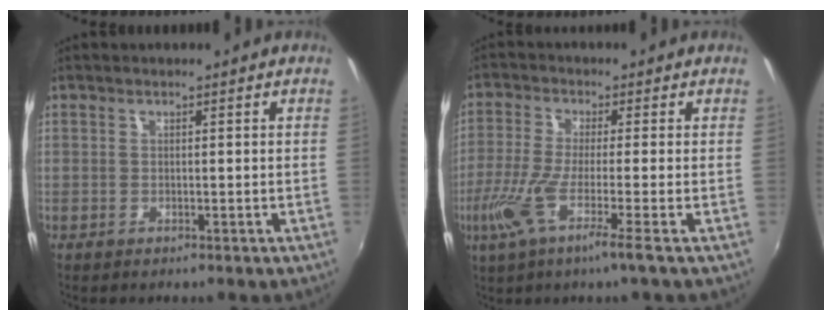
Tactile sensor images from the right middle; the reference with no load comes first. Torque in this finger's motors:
{"motor_torque": [1.20, -0.94, 0.72, 0.17]}